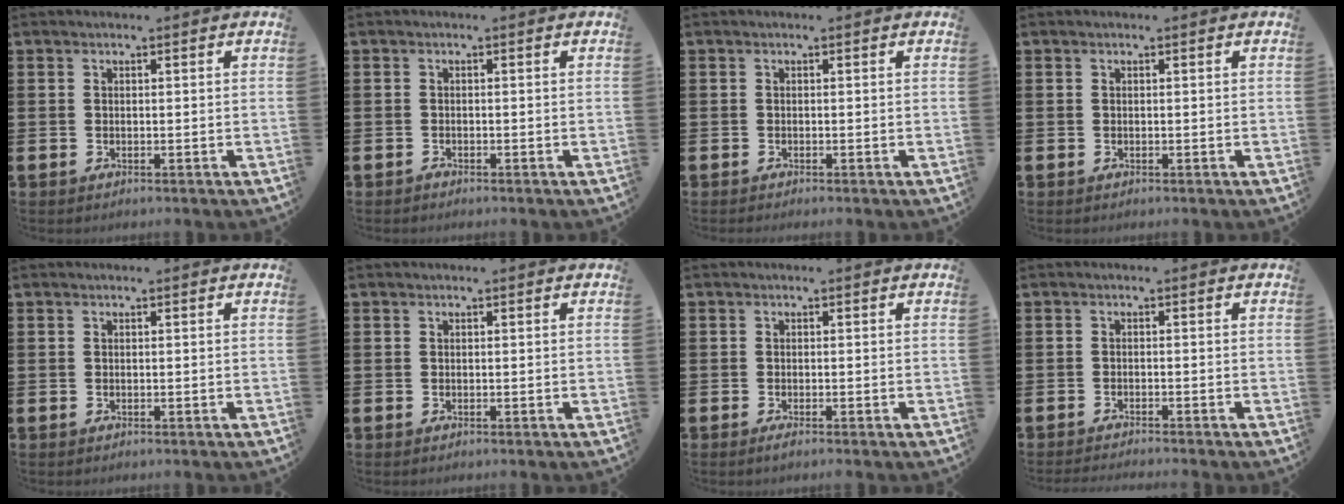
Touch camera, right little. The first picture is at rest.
{"total": 0.5, "force": [-0.5, 0.1, 0.0], "torque": [0.000, -0.002, -0.011]}
{"total": 0.0}
{"total": 0.0}
{"total": 0.0}
{"total": 0.0}
{"total": 0.7, "force": [-0.3, 0.0, 0.6], "torque": [-0.001, -0.005, -0.008]}
{"total": 1.0, "force": [-1.0, -0.2, 0.2], "torque": [-0.002, -0.002, -0.019]}